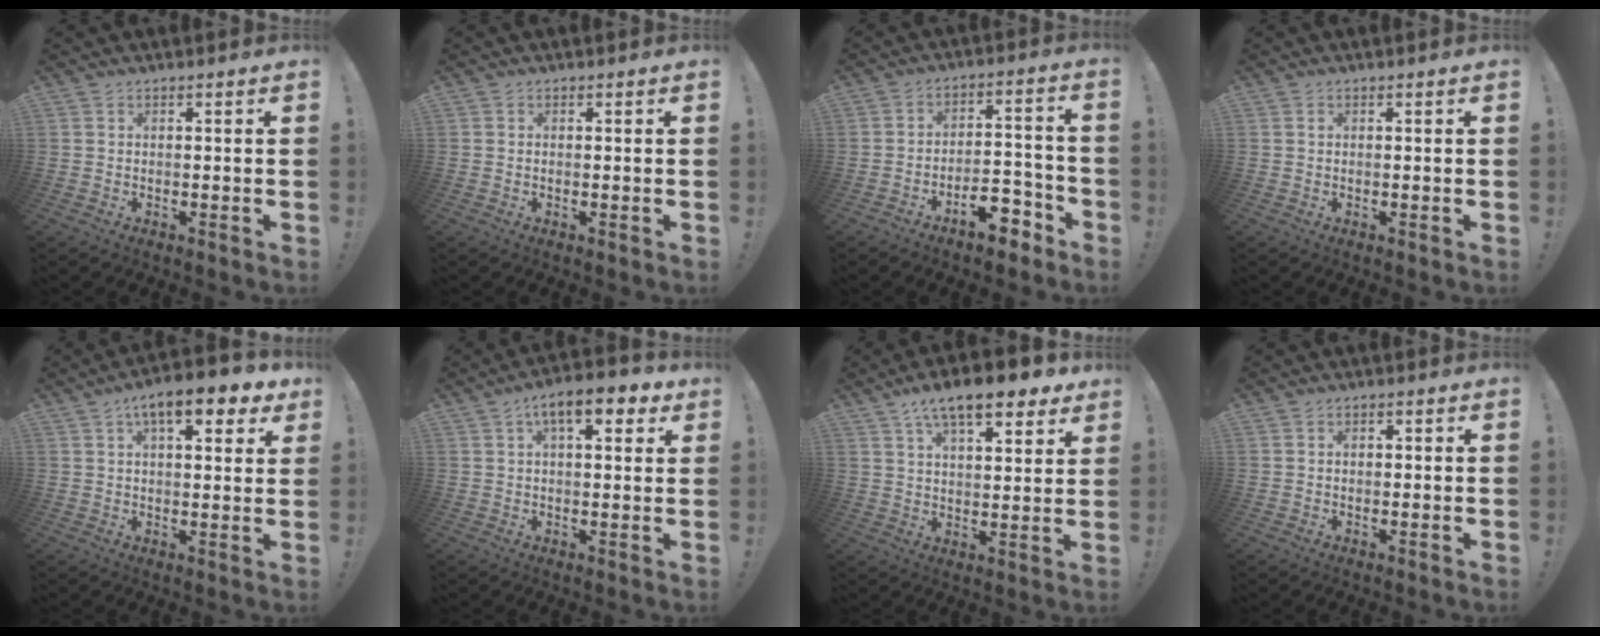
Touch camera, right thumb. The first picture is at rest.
{"total": 0.0}
{"total": 10.5, "force": [-7.4, 4.8, 5.7], "torque": [-0.070, 0.069, -0.125]}
{"total": 0.0}
{"total": 11.2, "force": [5.8, 4.1, 8.7], "torque": [-0.126, -0.022, 0.095]}
{"total": 10.3, "force": [4.7, 4.3, 8.1], "torque": [-0.112, -0.012, 0.075]}
{"total": 13.4, "force": [8.6, 4.6, 9.1], "torque": [-0.144, -0.047, 0.146]}
{"total": 1.1, "force": [-0.2, 0.9, 0.7], "torque": [-0.012, 0.003, -0.004]}